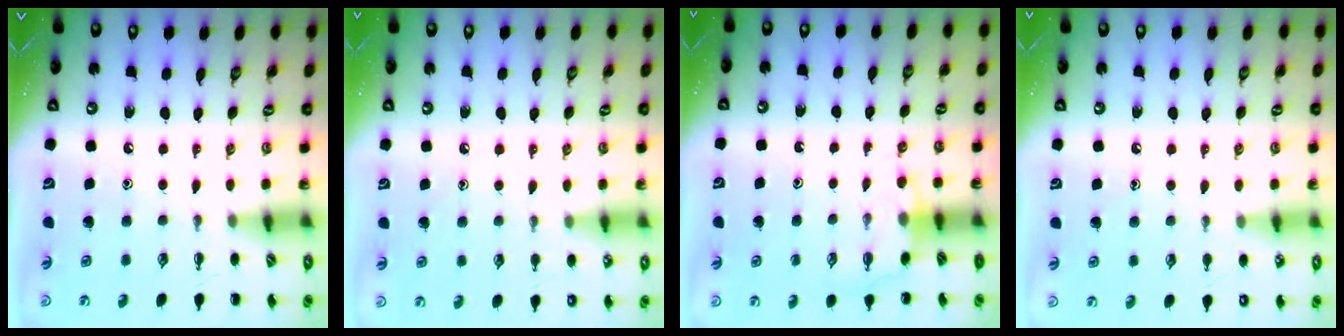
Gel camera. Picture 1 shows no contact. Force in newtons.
{"total": 6.5, "press": 6.2, "slide": 1.9}
{"total": 4.2, "press": 4.1, "slide": 0.9}
{"total": 5.1, "press": 4.9, "slide": 1.5}